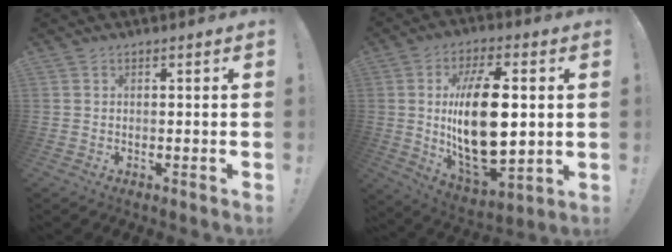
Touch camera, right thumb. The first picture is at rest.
{"total": 23.3, "force": [2.4, 10.9, 20.4], "torque": [-0.380, -0.011, 0.041]}